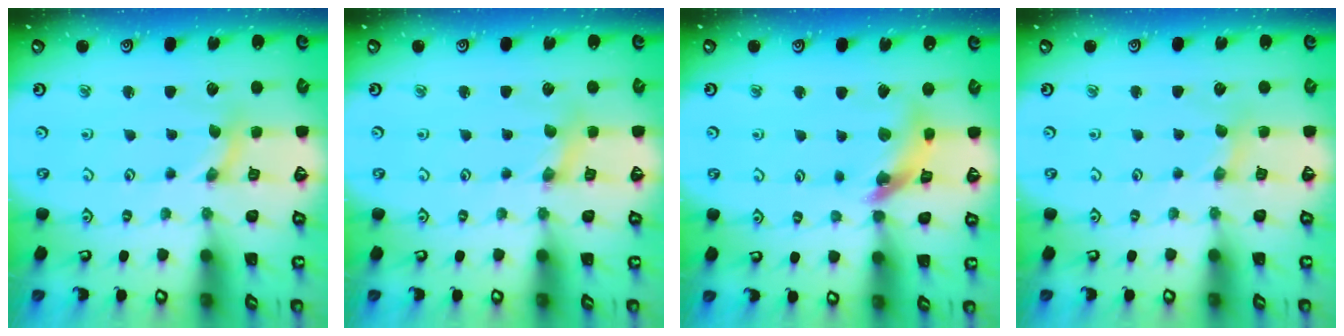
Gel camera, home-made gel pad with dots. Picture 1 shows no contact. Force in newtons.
{"total": 1.6, "press": 1.6, "slide": 0.2}
{"total": 12.4, "press": 12.3, "slide": 1.3}
{"total": 2.0, "press": 2.0, "slide": 0.3}